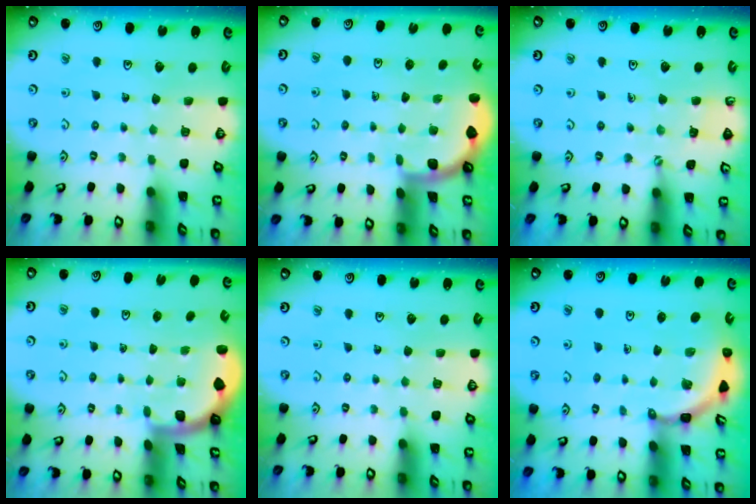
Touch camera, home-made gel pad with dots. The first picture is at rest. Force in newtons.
{"total": 1.7, "press": 1.7, "slide": 0.0}
{"total": 2.1, "press": 2.1, "slide": 0.4}
{"total": 1.6, "press": 1.6, "slide": 0.1}
{"total": 0.0}
{"total": 3.6, "press": 3.6, "slide": 0.2}